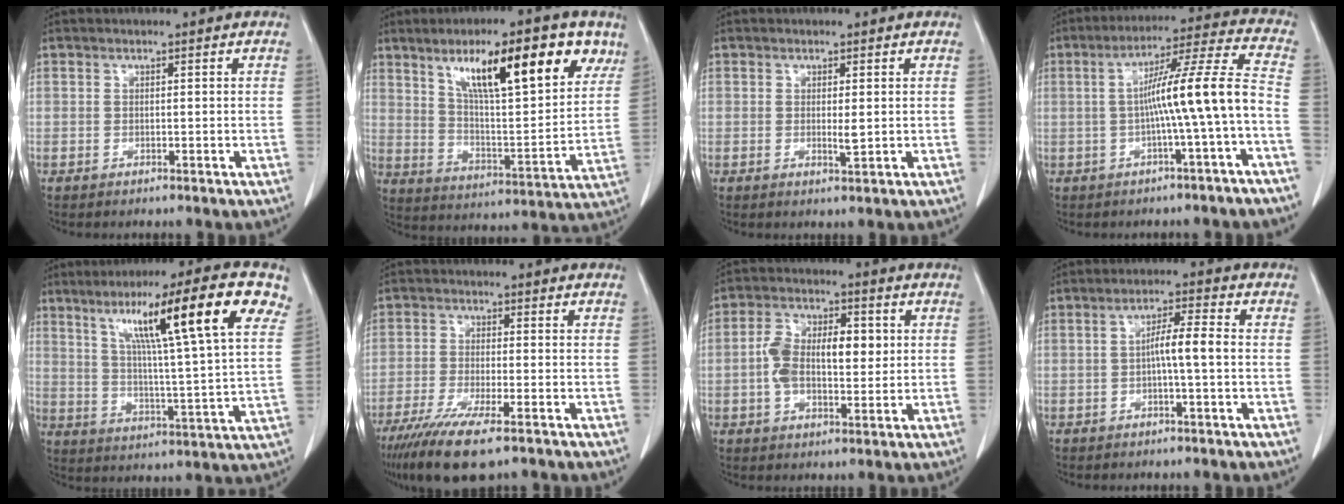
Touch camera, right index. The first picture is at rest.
{"total": 20.0, "force": [11.0, 4.3, 16.2], "torque": [-0.246, 0.015, 0.178]}
{"total": 1.6, "force": [0.1, 0.3, 1.5], "torque": [-0.028, -0.004, 0.003]}
{"total": 11.0, "force": [-2.2, -1.2, 10.8], "torque": [-0.173, 0.023, -0.034]}
{"total": 20.3, "force": [9.8, 0.3, 17.7], "torque": [-0.268, 0.027, 0.145]}
{"total": 9.9, "force": [-6.6, 1.1, 7.3], "torque": [-0.128, -0.026, -0.109]}
{"total": 9.9, "force": [0.8, 4.8, 8.7], "torque": [-0.165, 0.025, 0.015]}
{"total": 4.7, "force": [-0.5, 0.1, 4.6], "torque": [-0.080, 0.011, -0.008]}